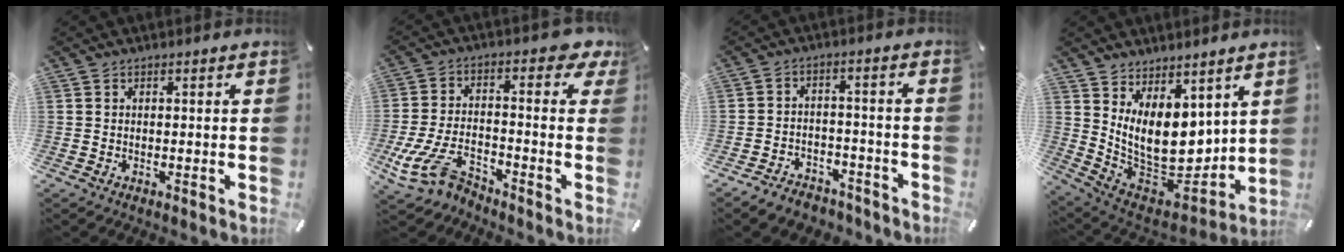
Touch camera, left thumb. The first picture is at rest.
{"total": 14.8, "force": [-7.0, 8.2, 10.2], "torque": [-0.212, 0.034, -0.123]}
{"total": 5.0, "force": [-3.8, 3.1, 1.0], "torque": [-0.017, 0.022, -0.073]}
{"total": 14.6, "force": [3.8, 9.3, 10.7], "torque": [-0.203, -0.075, 0.081]}